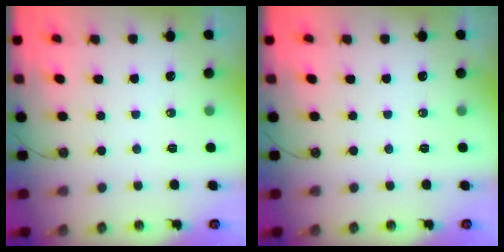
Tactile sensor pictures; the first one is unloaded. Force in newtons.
{"total": 0.0}